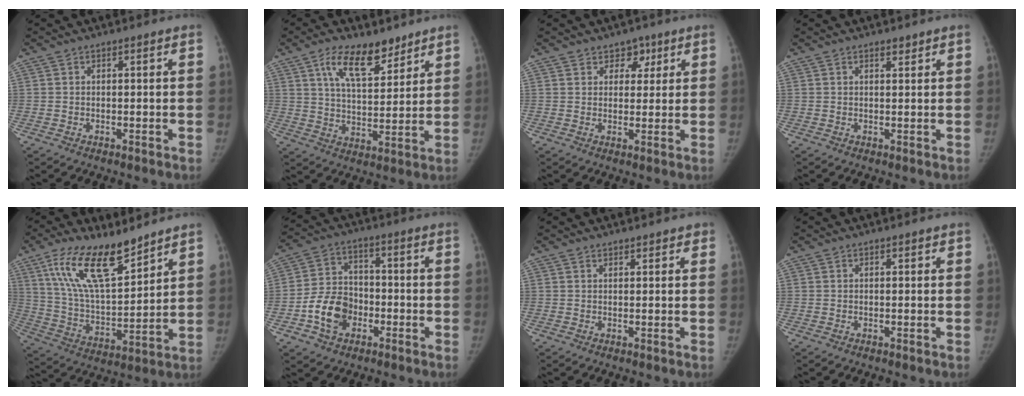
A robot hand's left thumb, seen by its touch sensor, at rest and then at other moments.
{"total": 12.1, "force": [7.7, 5.7, 7.4], "torque": [-0.099, -0.045, 0.137]}
{"total": 4.2, "force": [2.5, 3.1, 1.4], "torque": [0.012, -0.011, 0.034]}
{"total": 1.2, "force": [1.0, 0.5, 0.5], "torque": [-0.004, -0.007, 0.015]}
{"total": 17.7, "force": [11.6, 6.5, 11.7], "torque": [-0.183, -0.058, 0.227]}
{"total": 10.2, "force": [-3.6, 7.8, 5.5], "torque": [-0.078, 0.024, -0.069]}
{"total": 1.7, "force": [1.4, 0.8, 0.4], "torque": [0.012, -0.006, 0.015]}
{"total": 0.6, "force": [0.3, 0.3, 0.4], "torque": [-0.001, -0.001, 0.003]}